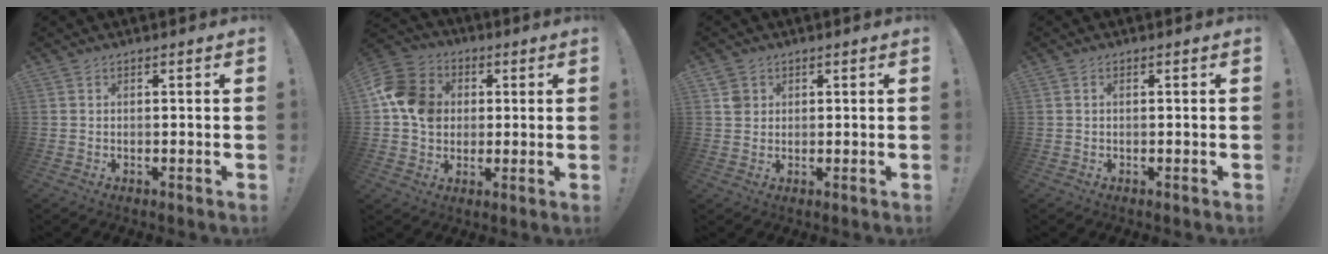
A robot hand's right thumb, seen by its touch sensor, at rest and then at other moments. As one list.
[{"total": 13.6, "force": [1.5, 11.2, 7.5], "torque": [-0.125, 0.007, 0.032]}, {"total": 2.9, "force": [1.3, 2.5, 0.8], "torque": [-0.005, -0.003, 0.023]}, {"total": 0.6, "force": [0.0, 0.0, 0.6], "torque": [-0.014, 0.002, 0.000]}]